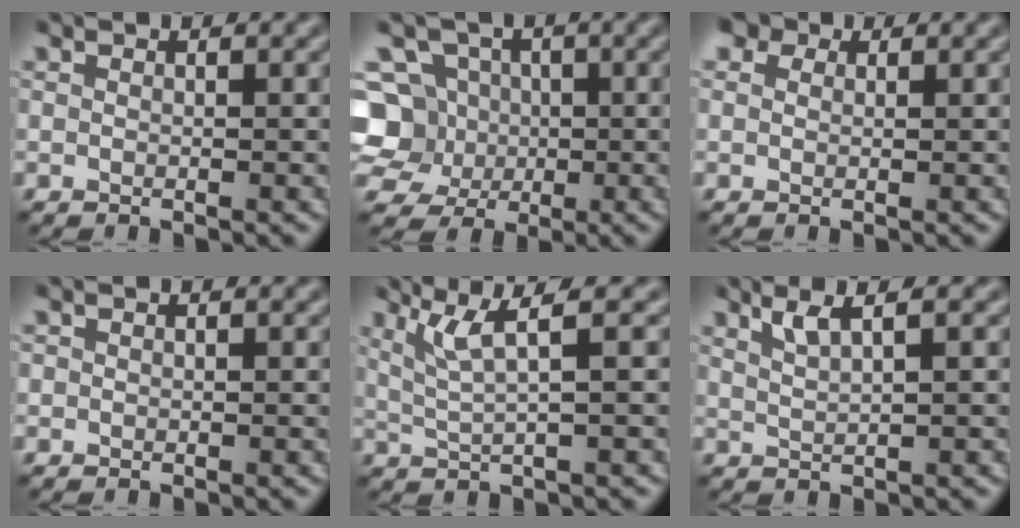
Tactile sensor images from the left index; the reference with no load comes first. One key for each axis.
{"total": 7.6, "fx": -0.2, "fy": 7.2, "fz": 2.6, "tx": -0.058, "ty": 0.039, "tz": -0.033}
{"total": 2.2, "fx": 1.4, "fy": 1.4, "fz": 0.9, "tx": -0.015, "ty": 0.001, "tz": 0.000}
{"total": 0.0}
{"total": 3.7, "fx": 1.7, "fy": 0.5, "fz": 3.2, "tx": -0.062, "ty": 0.001, "tz": 0.041}
{"total": 2.3, "fx": 1.3, "fy": 0.5, "fz": 1.7, "tx": -0.027, "ty": 0.004, "tz": 0.026}